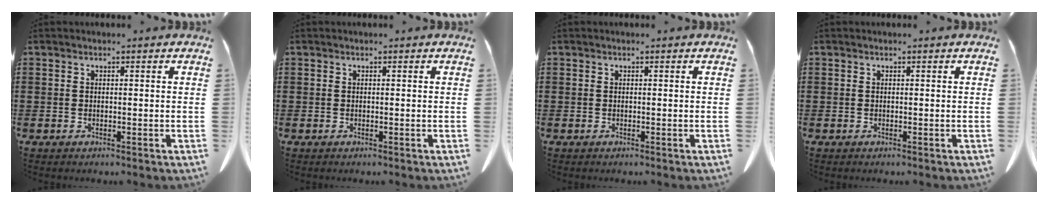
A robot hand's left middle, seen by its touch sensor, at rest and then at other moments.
{"total": 0.0}
{"total": 0.0}
{"total": 0.0}